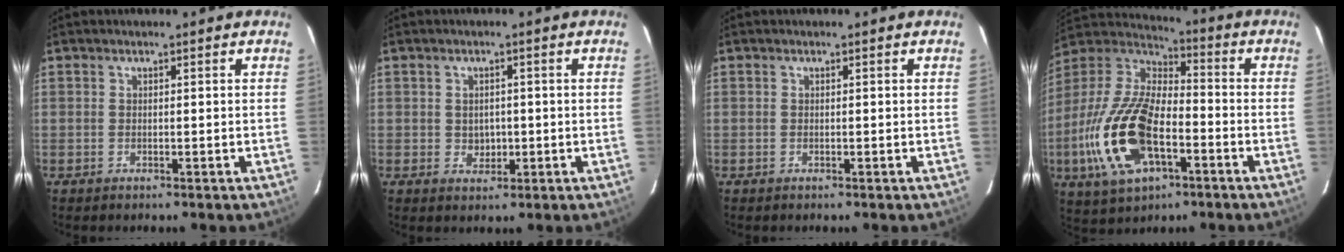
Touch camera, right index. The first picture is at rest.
{"total": 2.9, "force": [-0.2, 2.6, 1.3], "torque": [-0.019, 0.003, 0.003]}
{"total": 0.0}
{"total": 21.3, "force": [-7.0, 10.3, 17.3], "torque": [-0.380, -0.017, -0.130]}